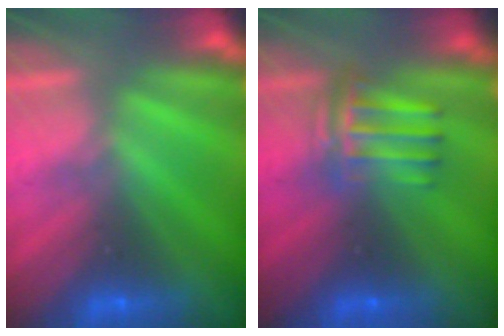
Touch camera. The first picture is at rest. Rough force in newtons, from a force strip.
{"total": 3.9}